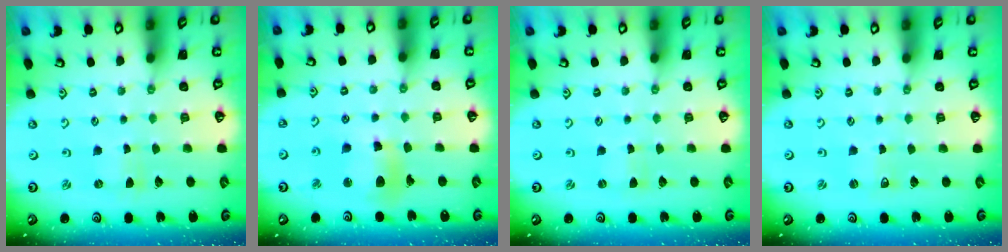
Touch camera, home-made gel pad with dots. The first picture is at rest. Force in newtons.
{"total": 11.8, "press": 11.5, "slide": 2.5}
{"total": 0.0}
{"total": 2.0, "press": 2.0, "slide": 0.4}